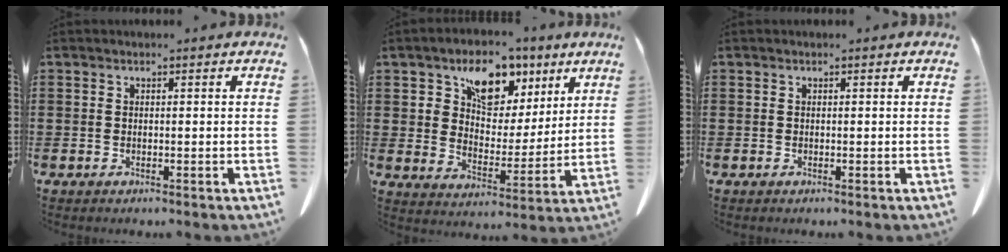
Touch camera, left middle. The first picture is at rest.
{"total": 9.3, "force": [5.6, 6.1, 4.3], "torque": [-0.096, -0.008, 0.099]}
{"total": 0.0}